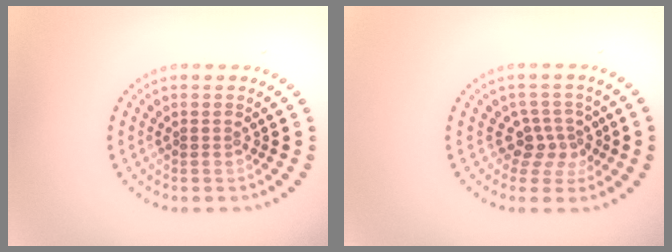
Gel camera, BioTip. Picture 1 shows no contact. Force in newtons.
{"total": 2.7, "press": 2.0, "slide": 1.8}